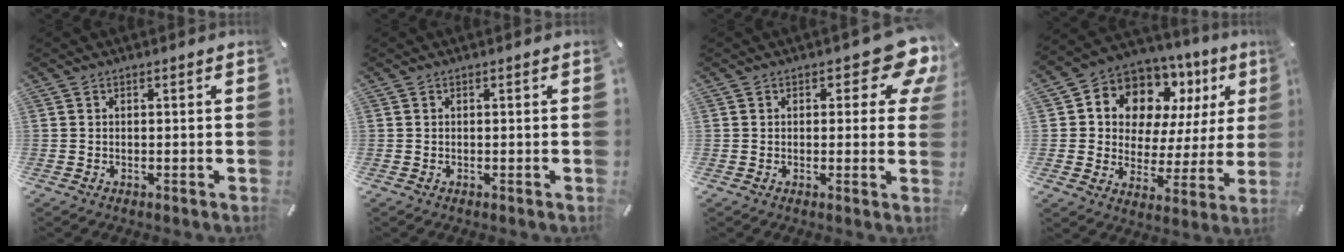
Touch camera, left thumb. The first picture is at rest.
{"total": 0.0}
{"total": 9.8, "force": [4.8, 4.5, 7.2], "torque": [-0.073, -0.028, 0.077]}
{"total": 10.8, "force": [6.6, 7.9, 3.5], "torque": [-0.077, -0.054, 0.126]}